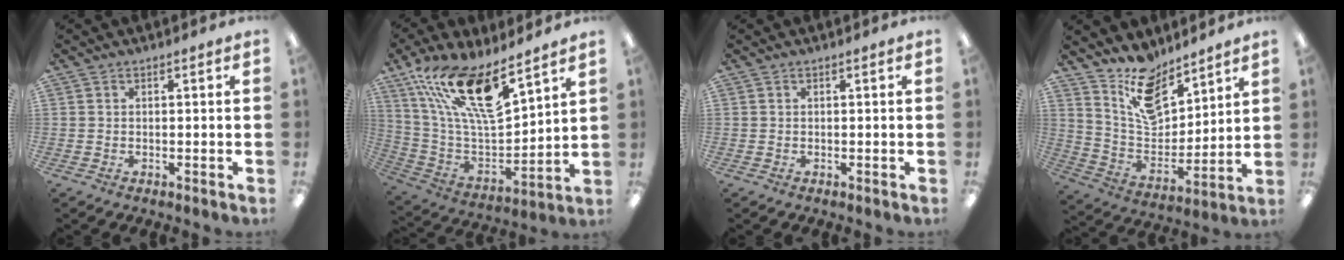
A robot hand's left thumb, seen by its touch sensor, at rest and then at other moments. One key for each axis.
{"total": 20.2, "fx": 13.7, "fy": 6.3, "fz": 13.5, "tx": -0.258, "ty": -0.086, "tz": 0.240}
{"total": 0.0}
{"total": 16.9, "fx": 13.2, "fy": 7.2, "fz": 7.6, "tx": -0.148, "ty": -0.094, "tz": 0.239}